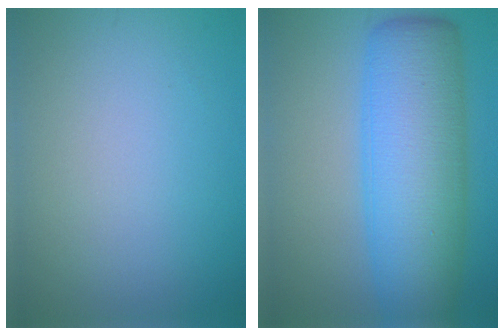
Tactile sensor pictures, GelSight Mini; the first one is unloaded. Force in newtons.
{"total": 11.5, "press": 11.5, "slide": 0.3}